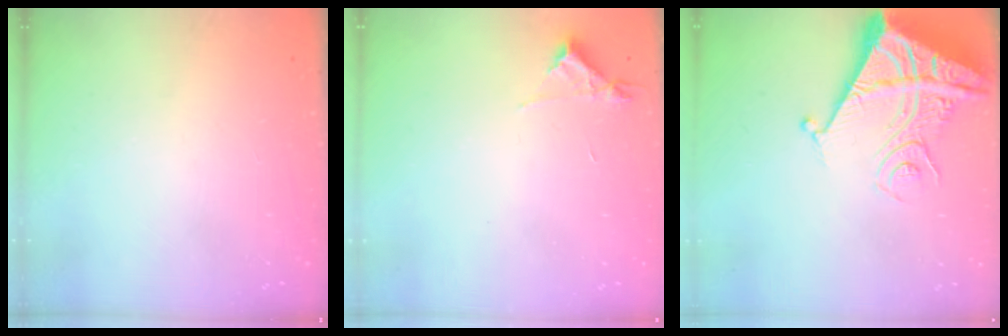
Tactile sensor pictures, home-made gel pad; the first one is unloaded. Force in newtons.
{"total": 4.4, "press": 4.4, "slide": 0.4}
{"total": 11.4, "press": 11.3, "slide": 1.3}